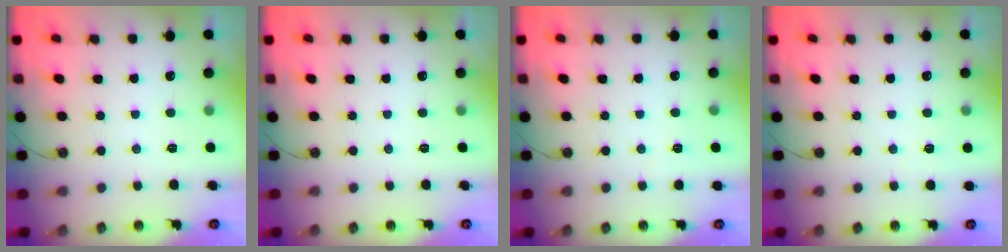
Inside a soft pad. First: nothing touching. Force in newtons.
{"total": 0.0}
{"total": 2.9, "press": 1.5, "slide": 2.5}
{"total": 1.7, "press": 1.7, "slide": 0.4}